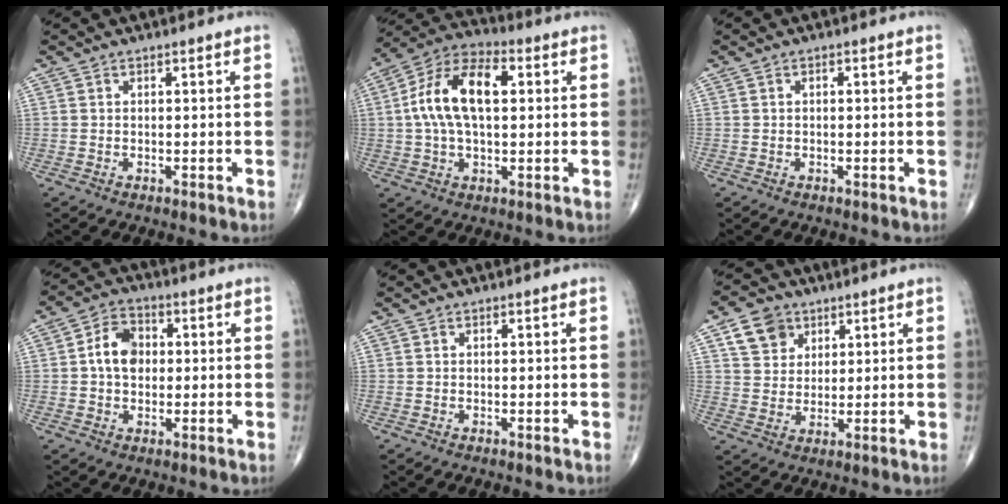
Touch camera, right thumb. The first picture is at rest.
{"total": 14.8, "force": [2.2, 7.9, 12.3], "torque": [-0.233, 0.029, 0.035]}
{"total": 0.5, "force": [0.1, 0.2, 0.5], "torque": [-0.008, 0.003, 0.001]}
{"total": 7.5, "force": [0.5, 5.5, 5.1], "torque": [-0.072, 0.014, 0.002]}
{"total": 0.0}
{"total": 7.3, "force": [3.6, 5.8, 2.7], "torque": [-0.023, -0.012, 0.066]}